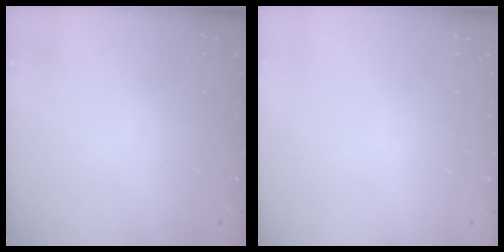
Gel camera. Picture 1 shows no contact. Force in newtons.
{"total": 0.0}